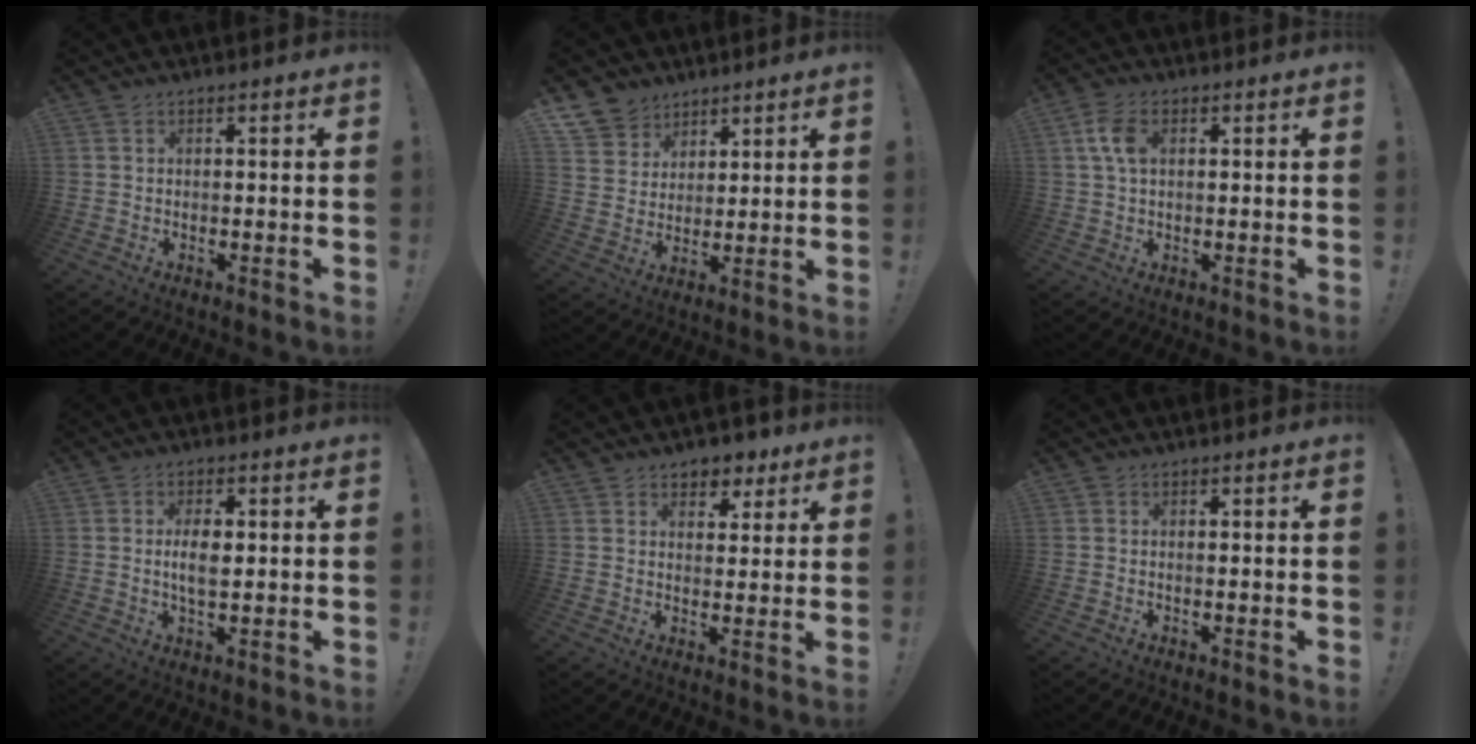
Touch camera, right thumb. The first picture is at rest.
{"total": 8.8, "force": [6.4, 5.9, 1.2], "torque": [-0.030, -0.050, 0.129]}
{"total": 6.5, "force": [1.6, 3.9, 4.9], "torque": [-0.106, 0.004, 0.029]}
{"total": 5.4, "force": [0.2, 2.4, 4.8], "torque": [-0.087, 0.001, -0.002]}
{"total": 6.0, "force": [3.8, 4.4, 1.3], "torque": [-0.002, -0.028, 0.069]}
{"total": 0.0}